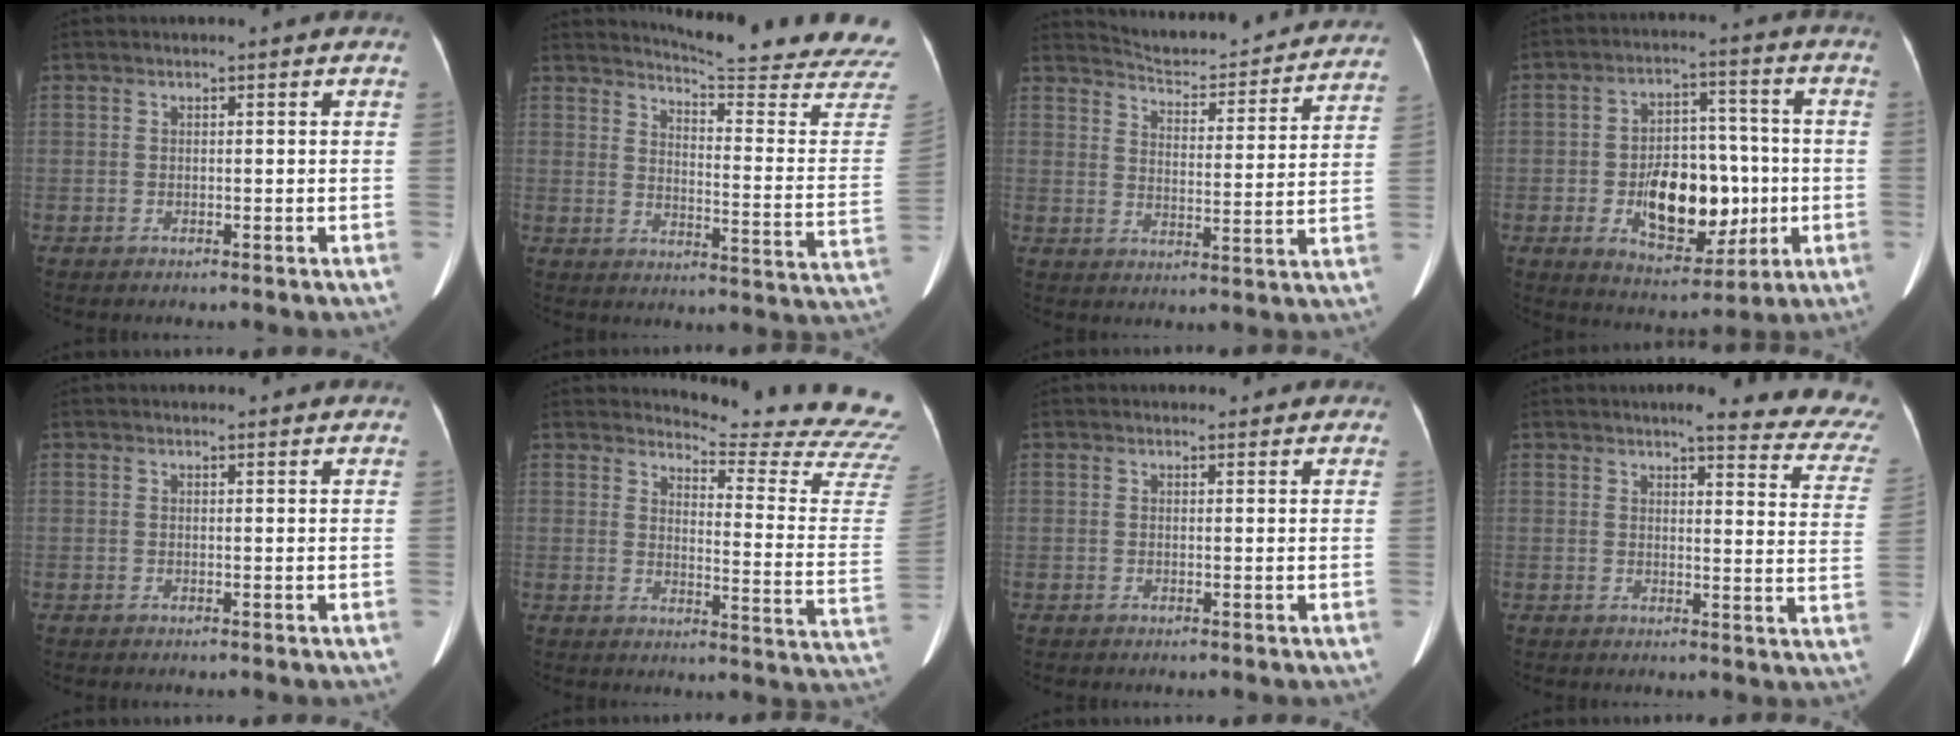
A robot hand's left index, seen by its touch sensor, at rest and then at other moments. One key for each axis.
{"total": 21.9, "fx": 21.2, "fy": -0.9, "fz": 5.2, "tx": -0.078, "ty": -0.152, "tz": 0.240}
{"total": 20.4, "fx": 19.4, "fy": 3.6, "fz": 5.1, "tx": -0.062, "ty": -0.033, "tz": 0.239}
{"total": 13.5, "fx": -2.6, "fy": 7.3, "fz": 11.0, "tx": -0.178, "ty": 0.012, "tz": -0.031}
{"total": 2.0, "fx": 1.9, "fy": 0.5, "fz": 0.5, "tx": -0.011, "ty": 0.009, "tz": 0.017}
{"total": 18.7, "fx": 18.4, "fy": -0.9, "fz": 3.0, "tx": -0.035, "ty": -0.175, "tz": 0.191}
{"total": 2.2, "fx": 1.9, "fy": 1.1, "fz": 0.3, "tx": 0.001, "ty": 0.004, "tz": 0.013}
{"total": 15.2, "fx": 13.4, "fy": 2.0, "fz": 6.9, "tx": -0.061, "ty": -0.044, "tz": 0.125}